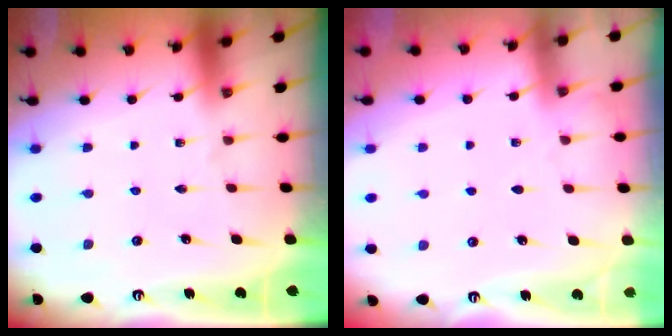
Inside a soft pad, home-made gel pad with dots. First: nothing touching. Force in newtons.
{"total": 3.4, "press": 3.4, "slide": 0.4}